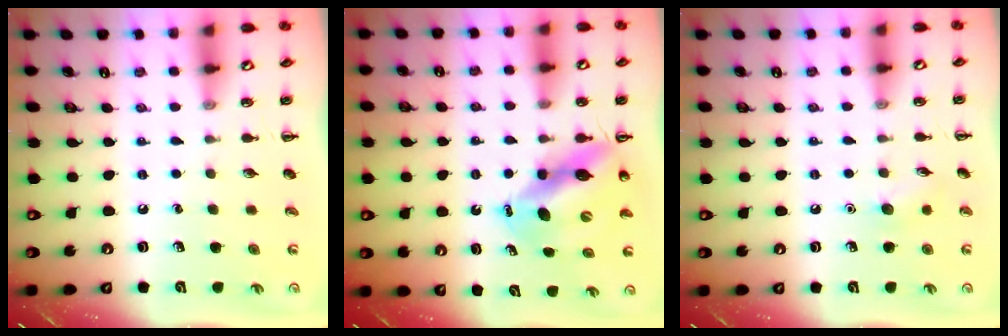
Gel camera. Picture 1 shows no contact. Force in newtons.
{"total": 11.1, "press": 10.7, "slide": 3.0}
{"total": 6.9, "press": 6.6, "slide": 1.9}